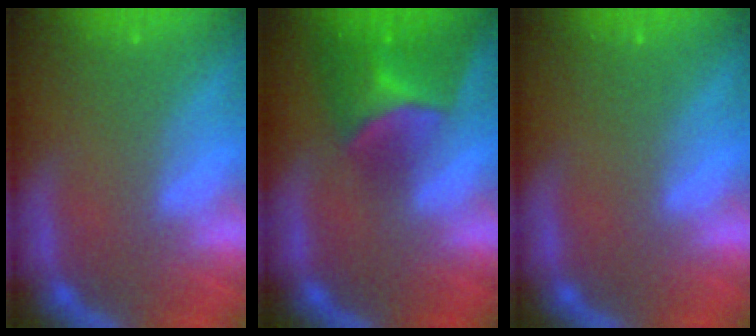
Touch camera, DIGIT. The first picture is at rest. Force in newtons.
{"total": 6.9}
{"total": 0.0}